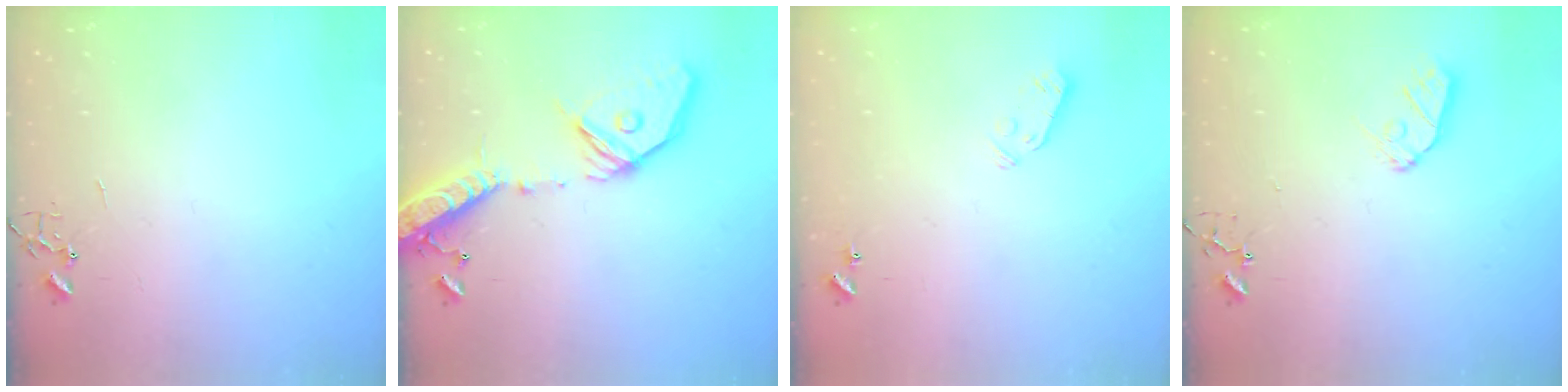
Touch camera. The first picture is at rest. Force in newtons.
{"total": 21.3, "press": 20.9, "slide": 4.1}
{"total": 3.5, "press": 3.5, "slide": 0.4}
{"total": 7.6, "press": 7.6, "slide": 0.5}